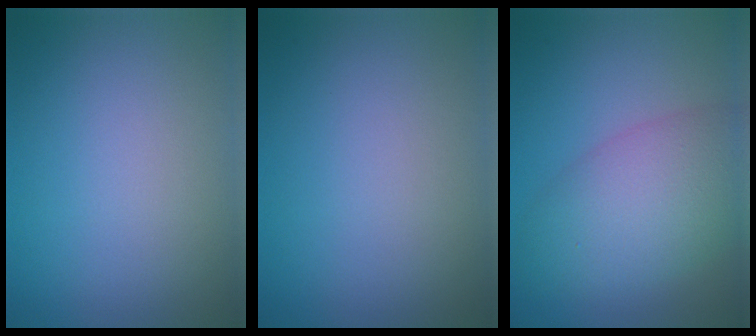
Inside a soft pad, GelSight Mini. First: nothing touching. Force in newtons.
{"total": 0.0}
{"total": 7.0, "press": 7.0, "slide": 0.3}